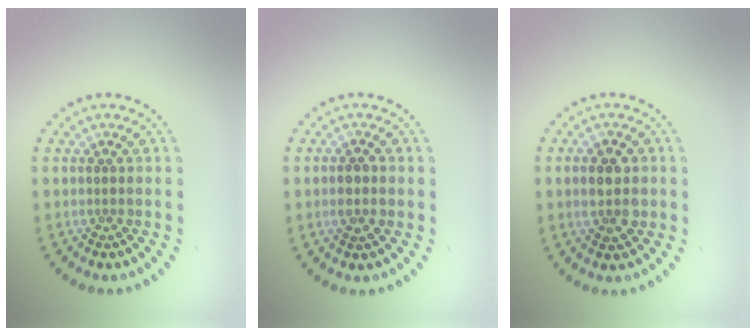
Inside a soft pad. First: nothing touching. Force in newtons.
{"total": 1.9, "press": 1.9, "slide": 0.3}
{"total": 3.7, "press": 3.7, "slide": 0.1}